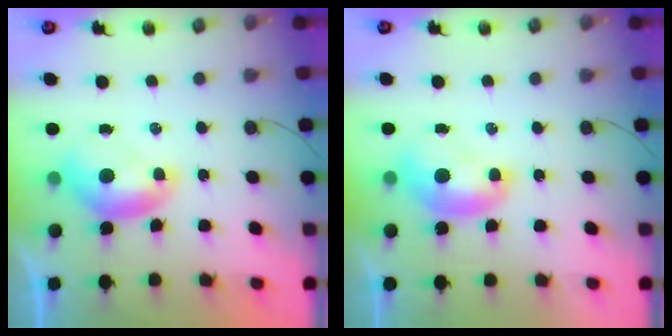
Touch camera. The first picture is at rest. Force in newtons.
{"total": 1.6, "press": 1.6, "slide": 0.2}